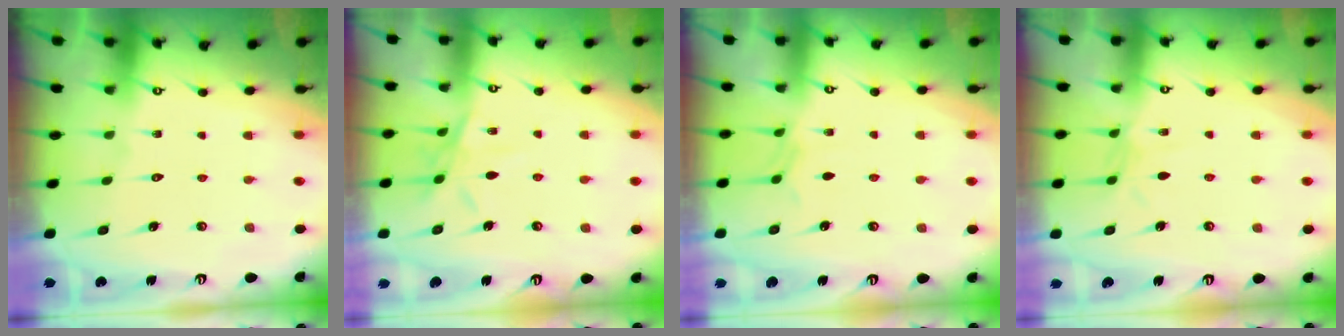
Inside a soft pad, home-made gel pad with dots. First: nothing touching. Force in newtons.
{"total": 8.4, "press": 8.3, "slide": 0.6}
{"total": 3.5, "press": 3.5, "slide": 0.5}
{"total": 4.2, "press": 4.2, "slide": 0.2}